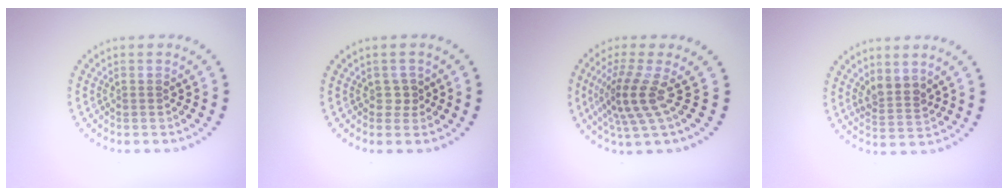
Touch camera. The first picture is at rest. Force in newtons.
{"total": 0.9, "press": 0.8, "slide": 0.4}
{"total": 3.9, "press": 2.8, "slide": 2.7}
{"total": 2.2, "press": 1.9, "slide": 1.2}